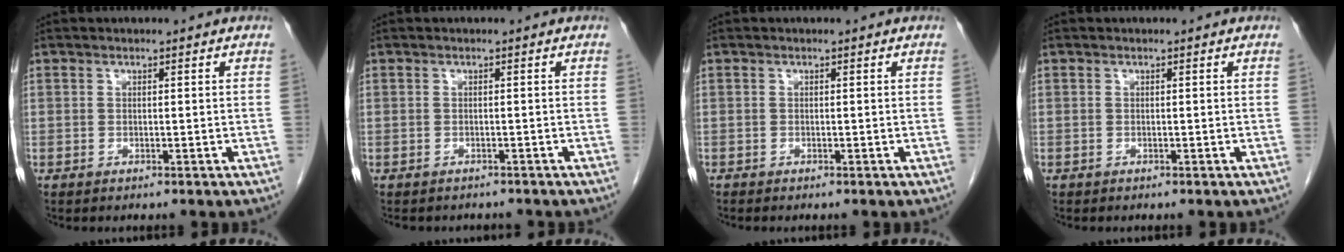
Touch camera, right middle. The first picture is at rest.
{"total": 4.4, "force": [-4.0, 1.7, 1.0], "torque": [-0.010, 0.000, -0.049]}
{"total": 0.0}
{"total": 0.0}